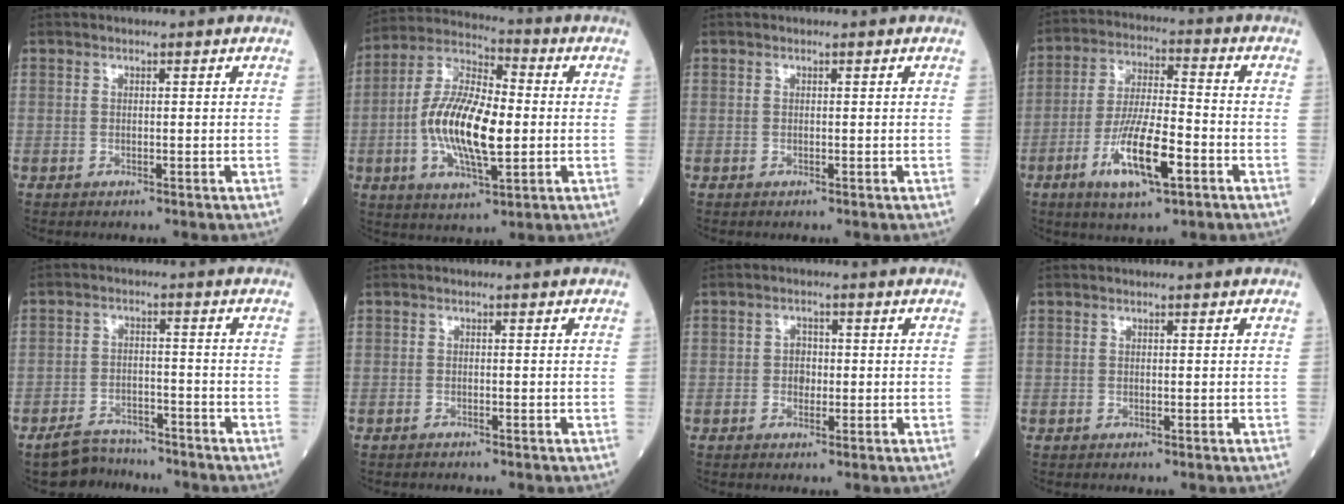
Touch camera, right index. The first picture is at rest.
{"total": 15.3, "force": [-1.5, 5.1, 14.4], "torque": [-0.289, 0.007, -0.030]}
{"total": 0.0}
{"total": 11.9, "force": [-4.9, 2.5, 10.5], "torque": [-0.204, -0.009, -0.086]}
{"total": 5.2, "force": [-4.8, 2.1, 0.3], "torque": [-0.009, -0.001, -0.079]}
{"total": 0.5, "force": [-0.5, 0.1, 0.0], "torque": [-0.007, -0.001, -0.009]}
{"total": 2.1, "force": [-0.2, 1.6, 1.3], "torque": [-0.018, 0.004, -0.003]}
{"total": 0.0}